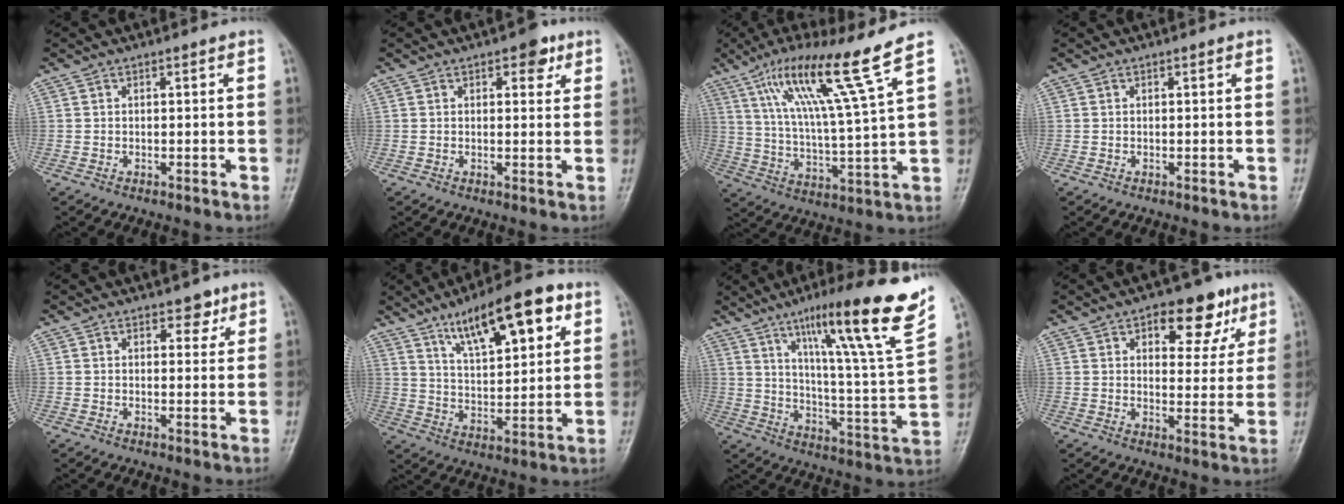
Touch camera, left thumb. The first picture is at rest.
{"total": 3.8, "force": [2.1, 2.0, 2.5], "torque": [-0.014, -0.005, 0.022]}
{"total": 15.7, "force": [9.7, -0.8, 12.3], "torque": [-0.212, -0.045, 0.170]}
{"total": 0.0}
{"total": 3.0, "force": [1.9, 1.8, 1.6], "torque": [-0.002, -0.009, 0.025]}
{"total": 16.7, "force": [8.7, 5.8, 13.0], "torque": [-0.176, -0.026, 0.141]}
{"total": 23.8, "force": [14.2, 1.5, 19.0], "torque": [-0.258, -0.054, 0.220]}
{"total": 11.3, "force": [5.9, 6.1, 7.5], "torque": [-0.052, -0.020, 0.075]}